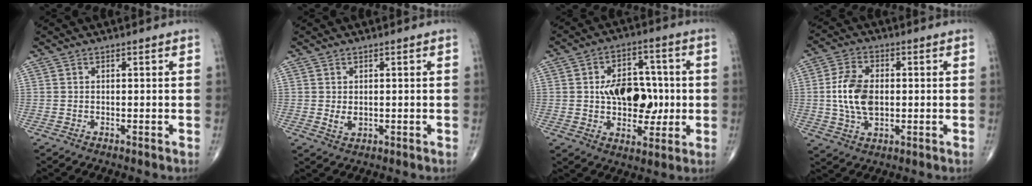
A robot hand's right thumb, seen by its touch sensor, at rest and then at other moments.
{"total": 2.1, "force": [0.1, 1.4, 1.5], "torque": [-0.025, -0.006, 0.008]}
{"total": 14.1, "force": [0.1, 9.3, 10.6], "torque": [-0.114, 0.022, 0.009]}
{"total": 10.0, "force": [0.1, 6.3, 7.9], "torque": [-0.145, 0.005, 0.002]}